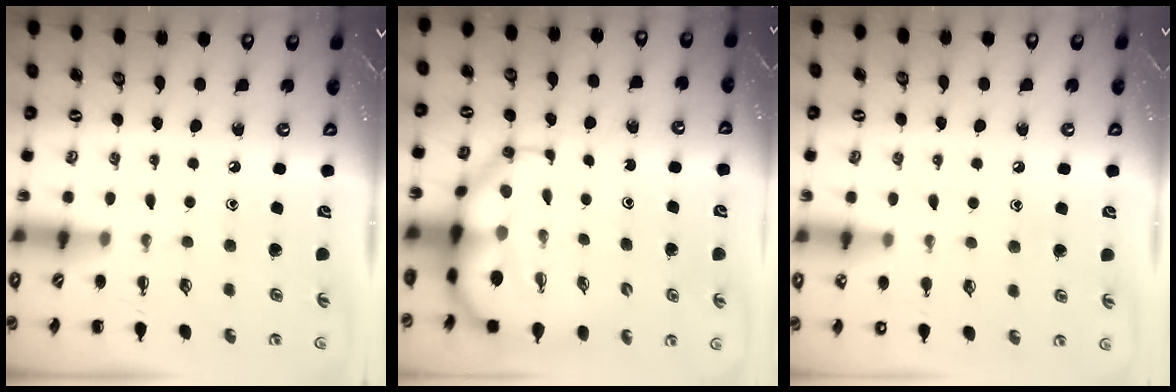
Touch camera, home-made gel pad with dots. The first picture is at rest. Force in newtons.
{"total": 8.0, "press": 7.7, "slide": 2.2}
{"total": 6.2, "press": 6.0, "slide": 1.6}